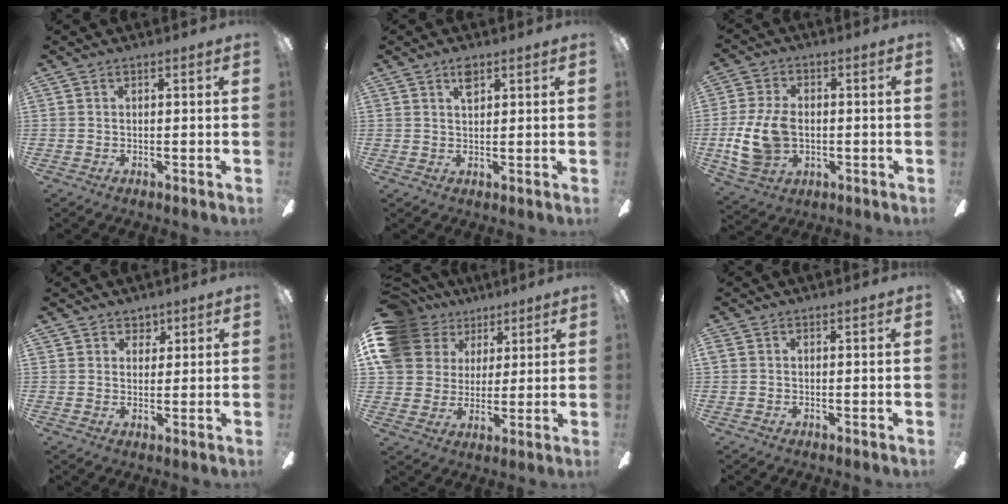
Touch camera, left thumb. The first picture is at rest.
{"total": 3.1, "force": [1.9, 1.4, 1.9], "torque": [-0.027, -0.004, 0.031]}
{"total": 12.2, "force": [-1.2, 8.6, 8.5], "torque": [-0.189, 0.005, -0.019]}
{"total": 3.5, "force": [2.7, 2.3, 0.1], "torque": [0.002, -0.010, 0.047]}
{"total": 16.5, "force": [8.1, 12.8, 6.7], "torque": [-0.145, -0.024, 0.159]}
{"total": 0.8, "force": [-0.1, 0.7, 0.5], "torque": [-0.008, 0.003, -0.003]}